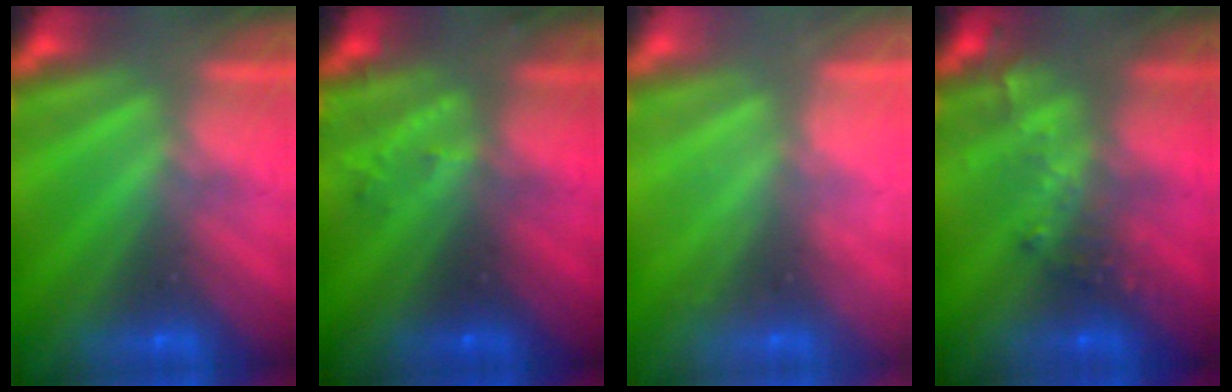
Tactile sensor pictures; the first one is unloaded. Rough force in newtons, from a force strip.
{"total": 2.8}
{"total": 2.1}
{"total": 2.8}